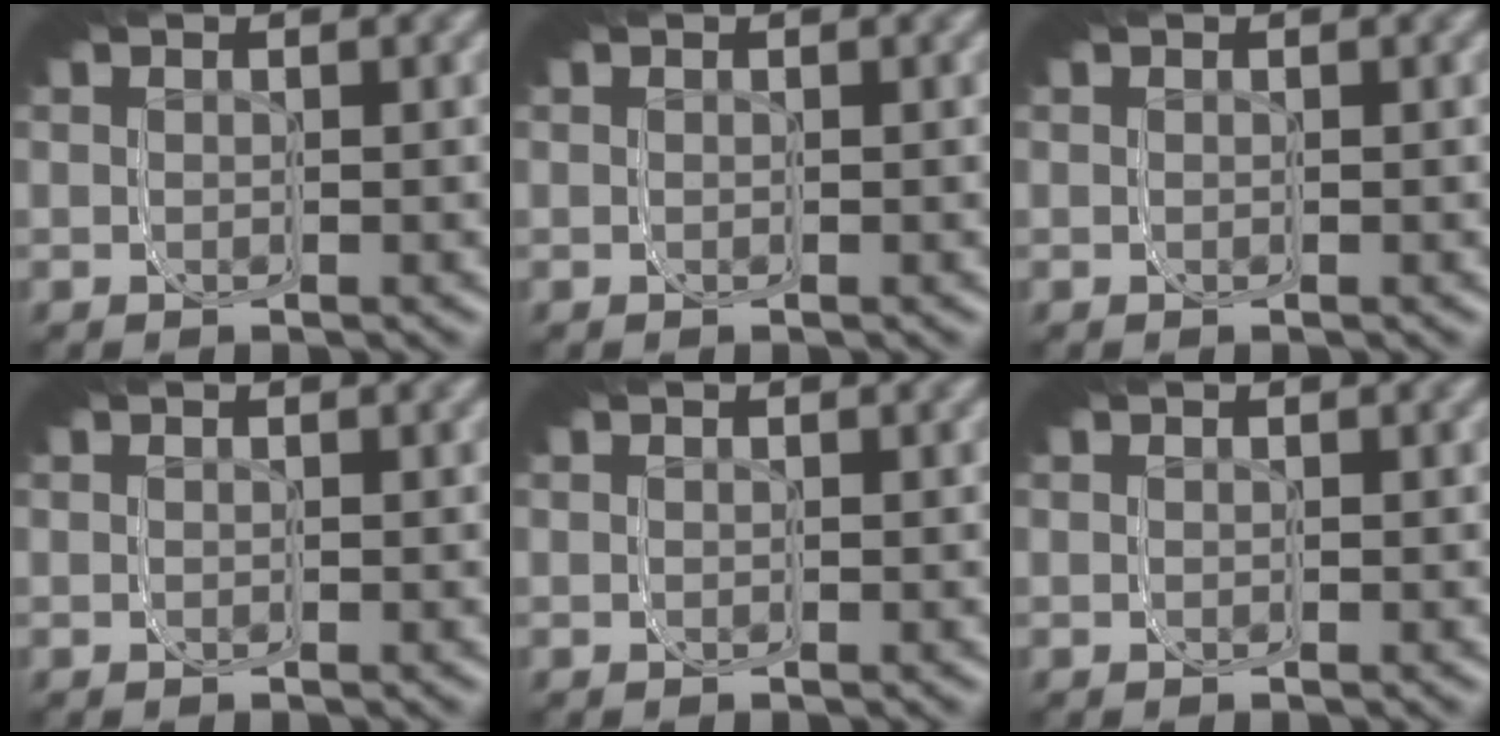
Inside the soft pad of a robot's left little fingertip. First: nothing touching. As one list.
[{"total": 0.0}, {"total": 0.0}, {"total": 0.0}, {"total": 0.0}, {"total": 0.0}]